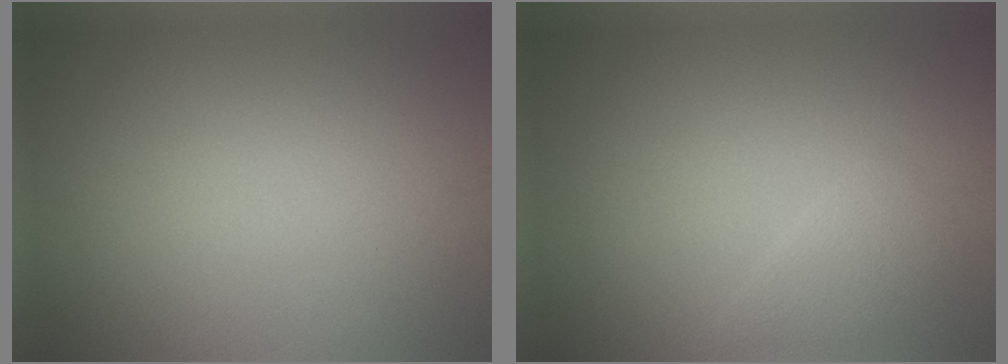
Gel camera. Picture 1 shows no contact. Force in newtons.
{"total": 1.7, "press": 1.7, "slide": 0.1}